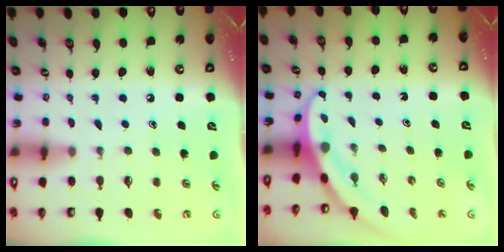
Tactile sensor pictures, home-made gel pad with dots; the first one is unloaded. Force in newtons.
{"total": 3.2, "press": 3.2, "slide": 0.1}